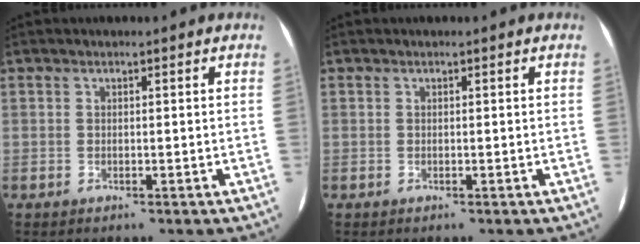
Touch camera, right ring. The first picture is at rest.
{"total": 0.0}